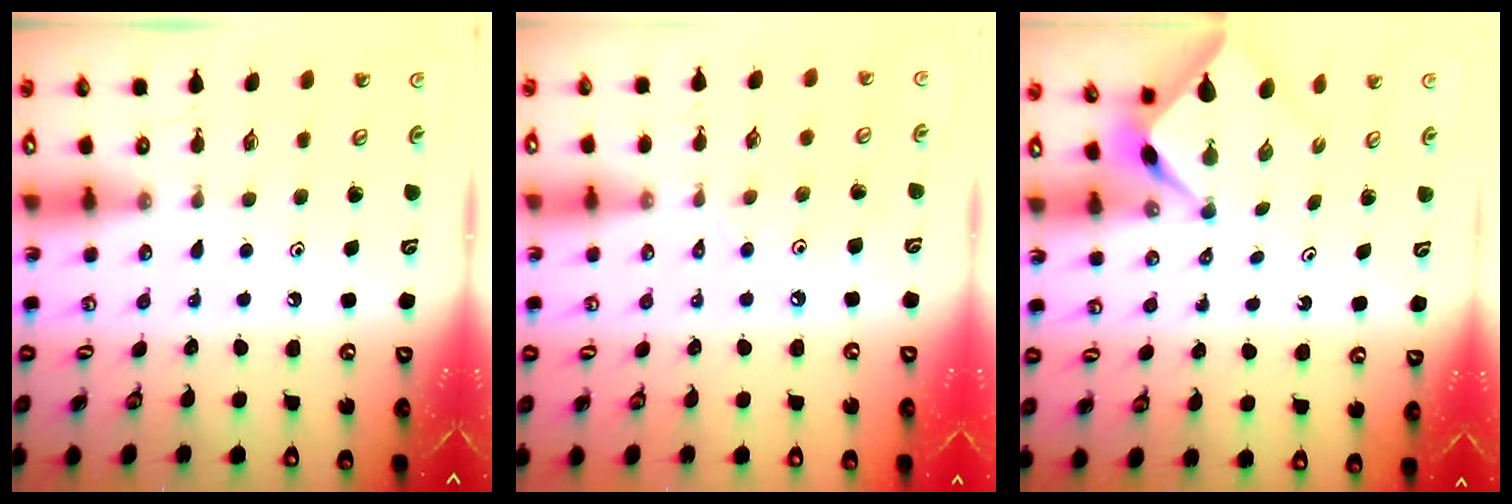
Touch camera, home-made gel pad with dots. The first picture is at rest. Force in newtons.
{"total": 2.8, "press": 2.8, "slide": 0.1}
{"total": 2.7, "press": 2.7, "slide": 0.3}